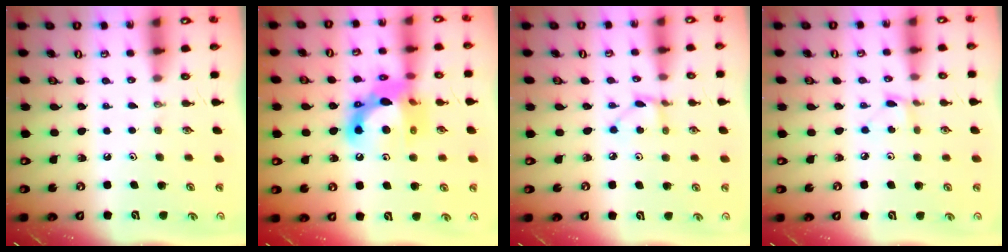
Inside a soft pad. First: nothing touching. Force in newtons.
{"total": 16.0, "press": 15.9, "slide": 1.2}
{"total": 4.0, "press": 4.0, "slide": 0.5}
{"total": 3.1, "press": 3.0, "slide": 0.4}